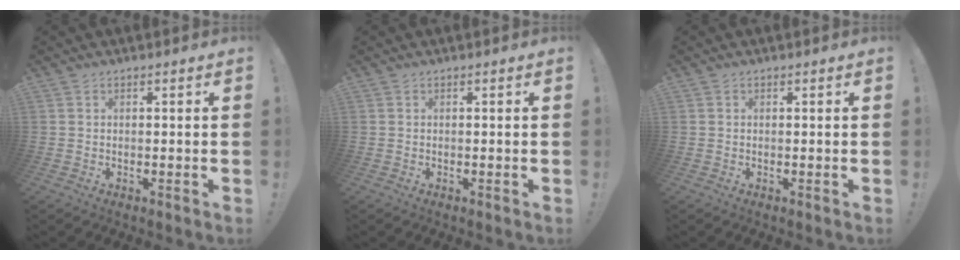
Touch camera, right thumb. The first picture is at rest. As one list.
[{"total": 0.0}, {"total": 0.0}]